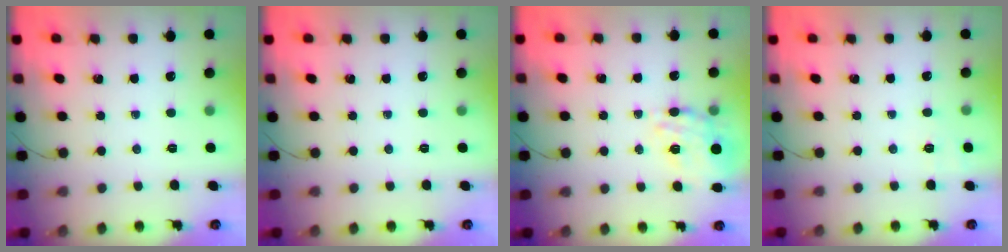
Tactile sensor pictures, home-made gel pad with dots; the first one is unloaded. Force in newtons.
{"total": 0.0}
{"total": 17.4, "press": 17.0, "slide": 3.4}
{"total": 8.5, "press": 8.2, "slide": 2.1}